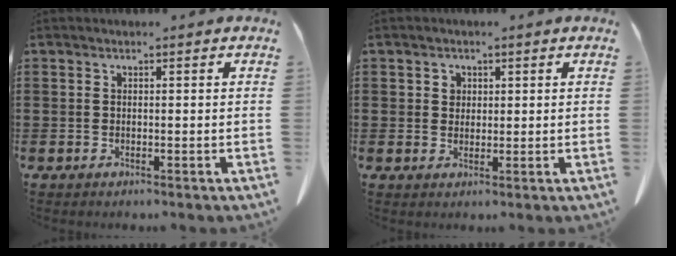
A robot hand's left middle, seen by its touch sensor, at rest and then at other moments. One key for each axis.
{"total": 2.0, "fx": 0.9, "fy": 1.7, "fz": 0.5, "tx": -0.009, "ty": 0.004, "tz": 0.013}